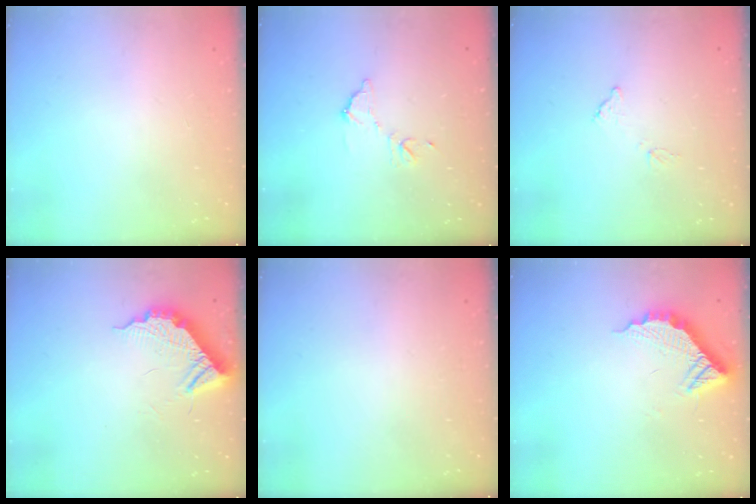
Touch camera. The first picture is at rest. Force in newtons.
{"total": 8.2, "press": 8.2, "slide": 0.4}
{"total": 6.9, "press": 6.9, "slide": 0.3}
{"total": 10.5, "press": 10.5, "slide": 0.6}
{"total": 0.0}
{"total": 10.7, "press": 10.7, "slide": 0.3}